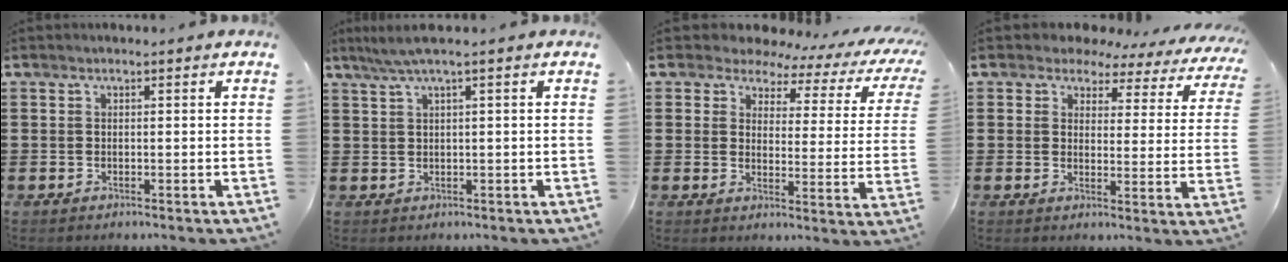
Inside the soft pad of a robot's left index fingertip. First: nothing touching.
{"total": 2.2, "force": [0.9, -0.3, 2.0], "torque": [-0.037, -0.002, 0.015]}
{"total": 4.0, "force": [3.1, 2.2, 1.2], "torque": [-0.041, -0.017, 0.046]}
{"total": 3.6, "force": [3.1, 1.8, 0.7], "torque": [-0.035, -0.014, 0.049]}